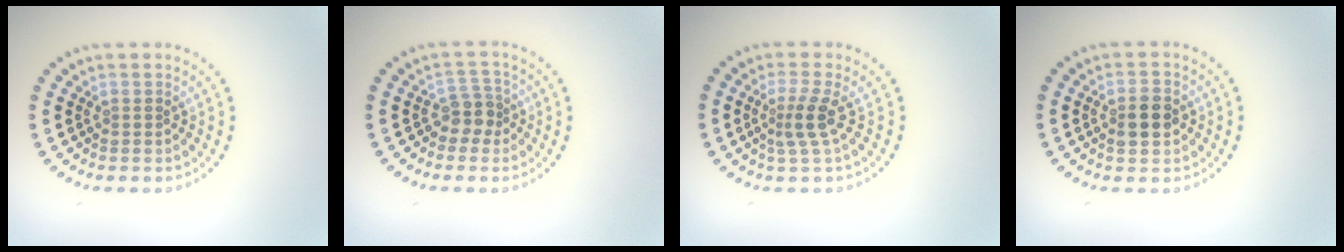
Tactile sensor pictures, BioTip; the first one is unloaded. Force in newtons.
{"total": 2.1, "press": 1.7, "slide": 1.3}
{"total": 2.5, "press": 1.8, "slide": 1.7}
{"total": 2.9, "press": 2.9, "slide": 0.2}